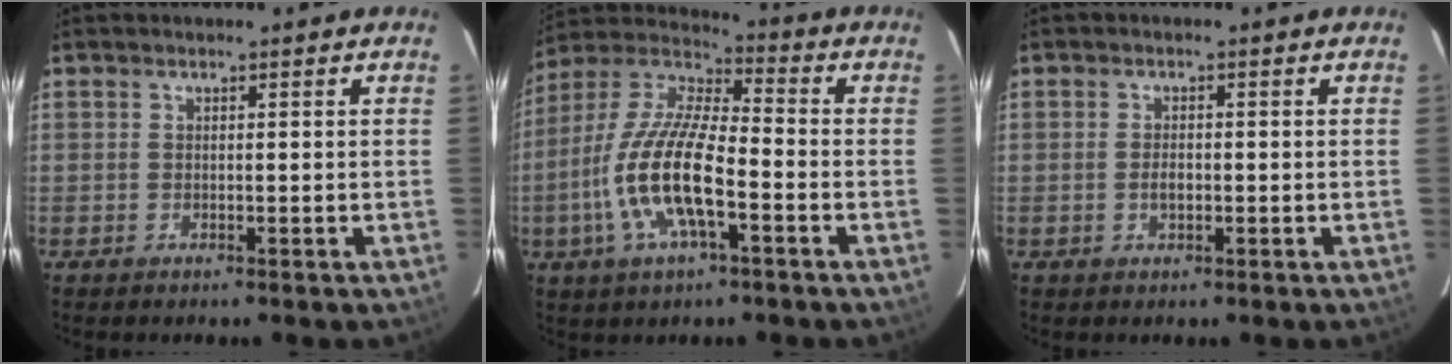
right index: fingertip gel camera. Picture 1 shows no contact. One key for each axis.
{"total": 16.1, "fx": -5.3, "fy": 5.2, "fz": 14.3, "tx": -0.296, "ty": -0.007, "tz": -0.107}
{"total": 1.8, "fx": -0.5, "fy": 1.1, "fz": 1.3, "tx": -0.025, "ty": 0.000, "tz": -0.007}